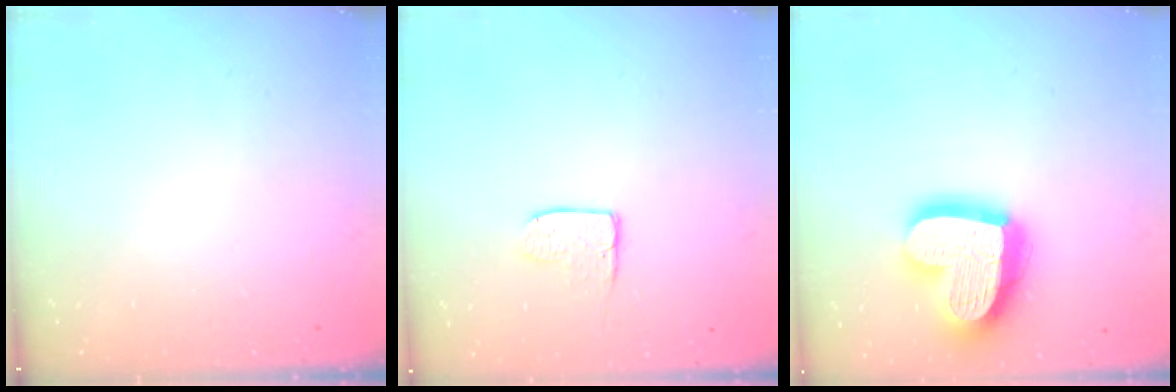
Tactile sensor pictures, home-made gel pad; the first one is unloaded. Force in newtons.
{"total": 6.3, "press": 6.2, "slide": 0.5}
{"total": 21.6, "press": 21.5, "slide": 1.9}